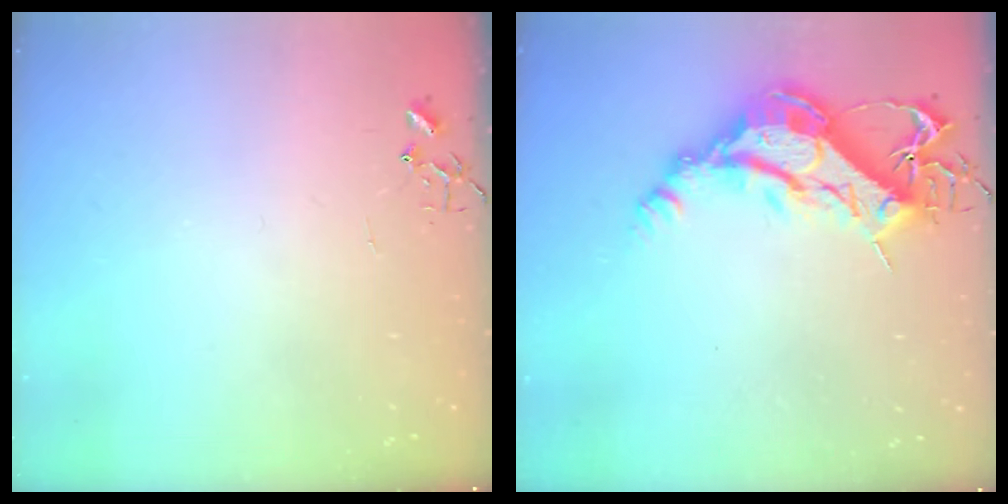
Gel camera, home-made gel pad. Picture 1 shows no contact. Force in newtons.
{"total": 14.3, "press": 14.2, "slide": 1.5}